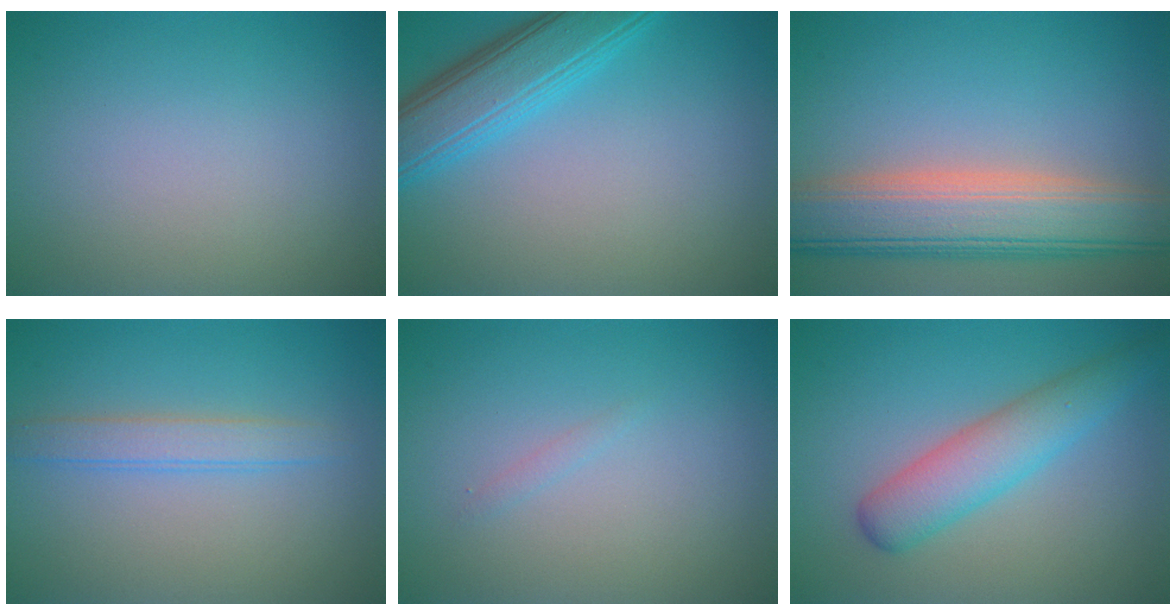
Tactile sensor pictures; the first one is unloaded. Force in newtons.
{"total": 5.7, "press": 5.7, "slide": 0.1}
{"total": 8.6, "press": 8.6, "slide": 0.8}
{"total": 2.2, "press": 2.2, "slide": 0.1}
{"total": 0.6, "press": 0.6, "slide": 0.0}
{"total": 4.5, "press": 4.5, "slide": 0.2}